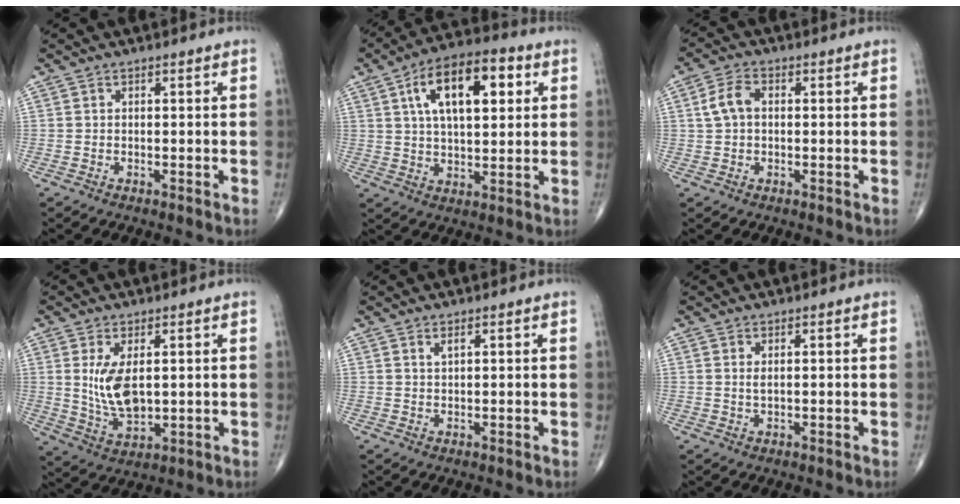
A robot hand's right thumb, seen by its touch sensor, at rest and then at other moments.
{"total": 15.7, "force": [5.1, 7.4, 12.9], "torque": [-0.193, 0.005, 0.080]}
{"total": 4.9, "force": [0.7, 3.1, 3.6], "torque": [-0.078, 0.014, 0.009]}
{"total": 8.6, "force": [1.5, 4.3, 7.3], "torque": [-0.136, -0.019, 0.044]}
{"total": 1.1, "force": [0.8, 0.3, 0.8], "torque": [-0.013, -0.001, 0.015]}
{"total": 1.1, "force": [0.4, 0.4, 0.9], "torque": [-0.018, -0.004, 0.010]}